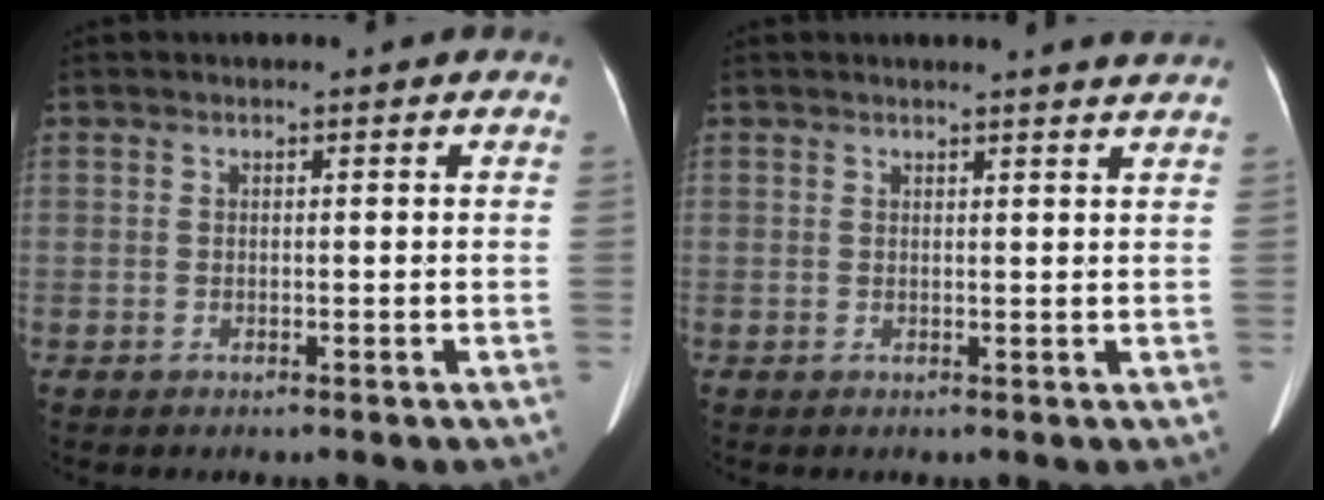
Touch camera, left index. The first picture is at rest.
{"total": 3.2, "force": [3.1, -0.5, 0.8], "torque": [-0.014, -0.004, 0.025]}